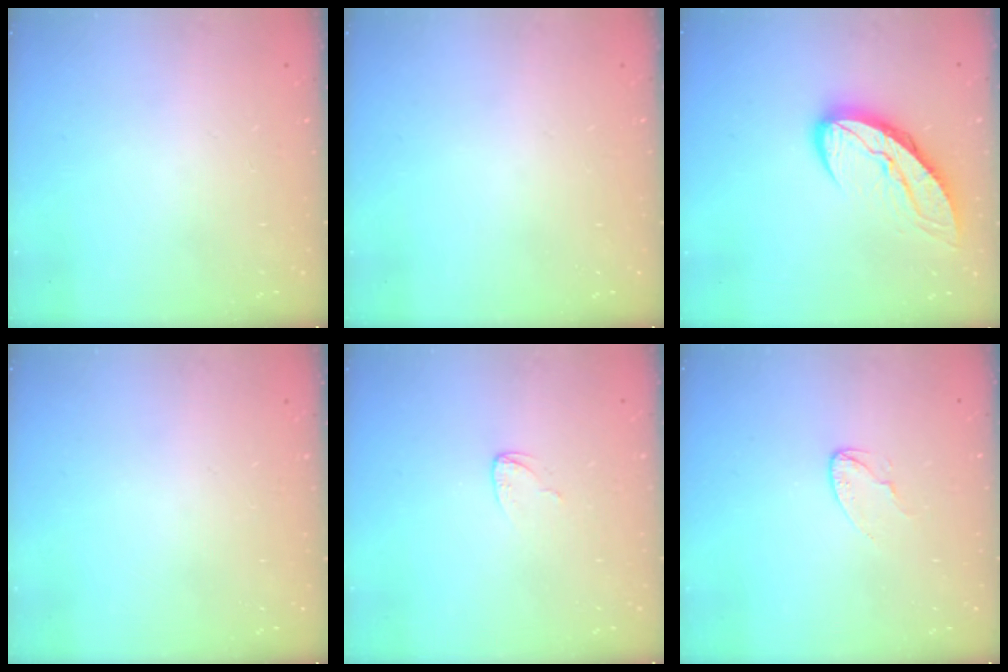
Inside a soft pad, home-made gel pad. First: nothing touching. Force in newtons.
{"total": 0.0}
{"total": 9.8, "press": 9.7, "slide": 1.1}
{"total": 0.0}
{"total": 3.0, "press": 3.0, "slide": 0.3}
{"total": 3.4, "press": 3.4, "slide": 0.3}